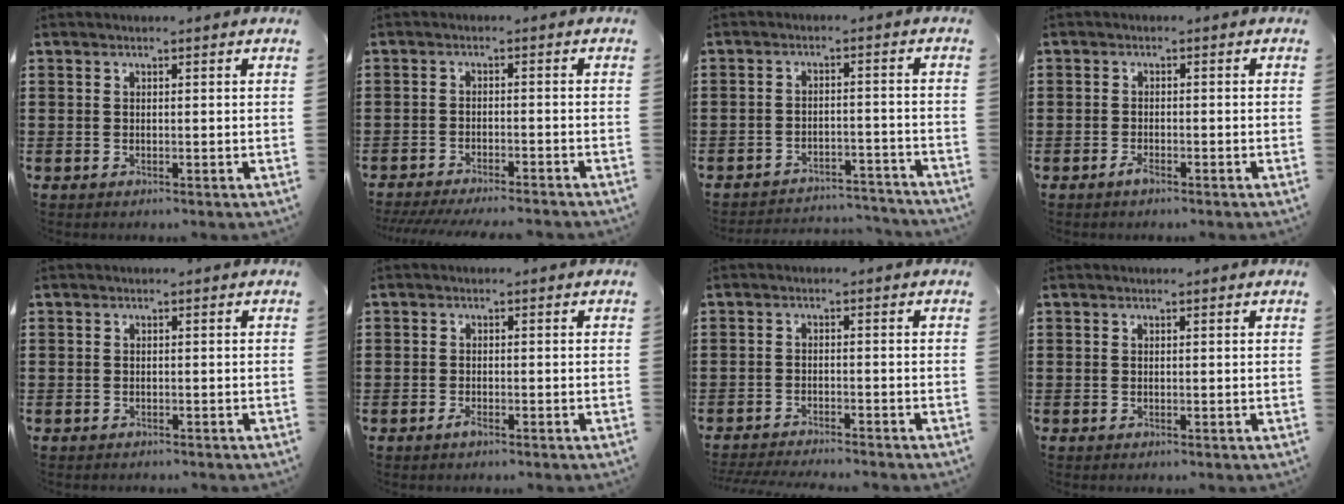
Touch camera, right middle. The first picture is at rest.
{"total": 3.2, "force": [-3.1, -0.1, 0.7], "torque": [-0.019, -0.005, -0.066]}
{"total": 3.9, "force": [-3.9, 0.5, 0.1], "torque": [-0.006, 0.004, -0.083]}
{"total": 1.5, "force": [-1.2, 0.7, 0.7], "torque": [-0.021, -0.003, -0.026]}
{"total": 0.6, "force": [-0.5, 0.2, -0.2], "torque": [0.003, 0.005, -0.013]}
{"total": 1.3, "force": [-0.9, 0.6, 0.7], "torque": [-0.015, -0.002, -0.018]}
{"total": 2.6, "force": [-2.6, -0.1, 0.3], "torque": [-0.007, -0.001, -0.055]}
{"total": 0.0}